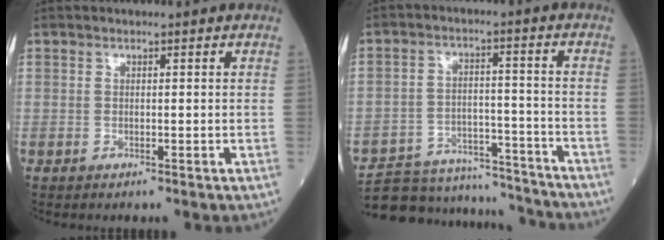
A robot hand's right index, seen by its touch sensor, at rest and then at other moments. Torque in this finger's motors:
{"motor_torque": [-0.39, -0.32, -1.05, -0.21]}